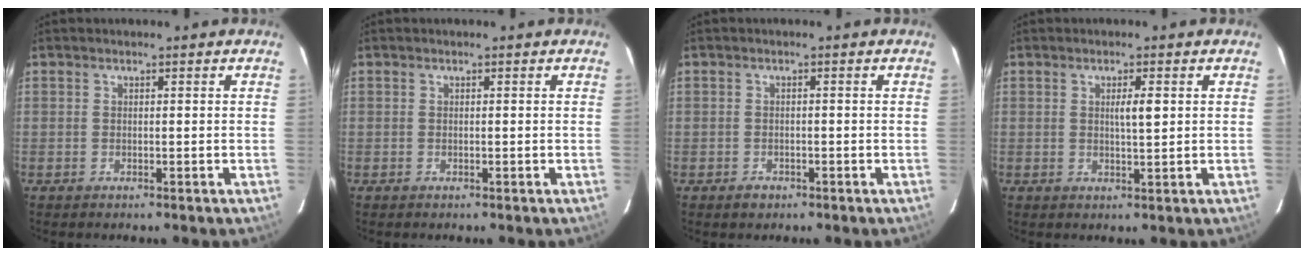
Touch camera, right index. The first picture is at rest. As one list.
[{"total": 0.0}, {"total": 1.6, "force": [-1.0, 1.2, 0.4], "torque": [-0.007, 0.002, -0.013]}, {"total": 2.5, "force": [0.6, 0.2, 2.4], "torque": [-0.040, -0.001, 0.009]}]